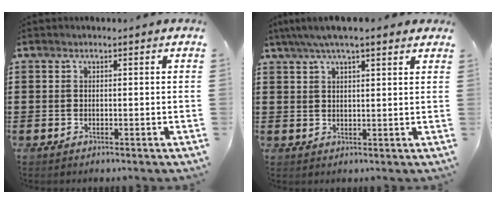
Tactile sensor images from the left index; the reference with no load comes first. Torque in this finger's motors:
{"motor_torque": [2.14, 0.00, 0.00, -0.11]}